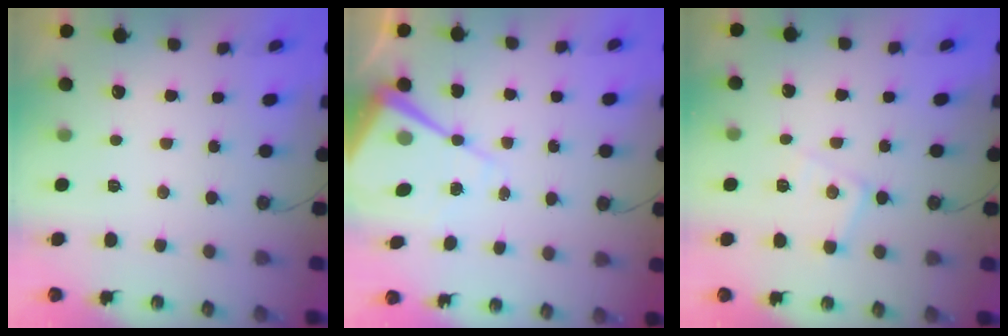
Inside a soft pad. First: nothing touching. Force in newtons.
{"total": 12.2, "press": 12.1, "slide": 1.2}
{"total": 9.1, "press": 9.1, "slide": 0.6}